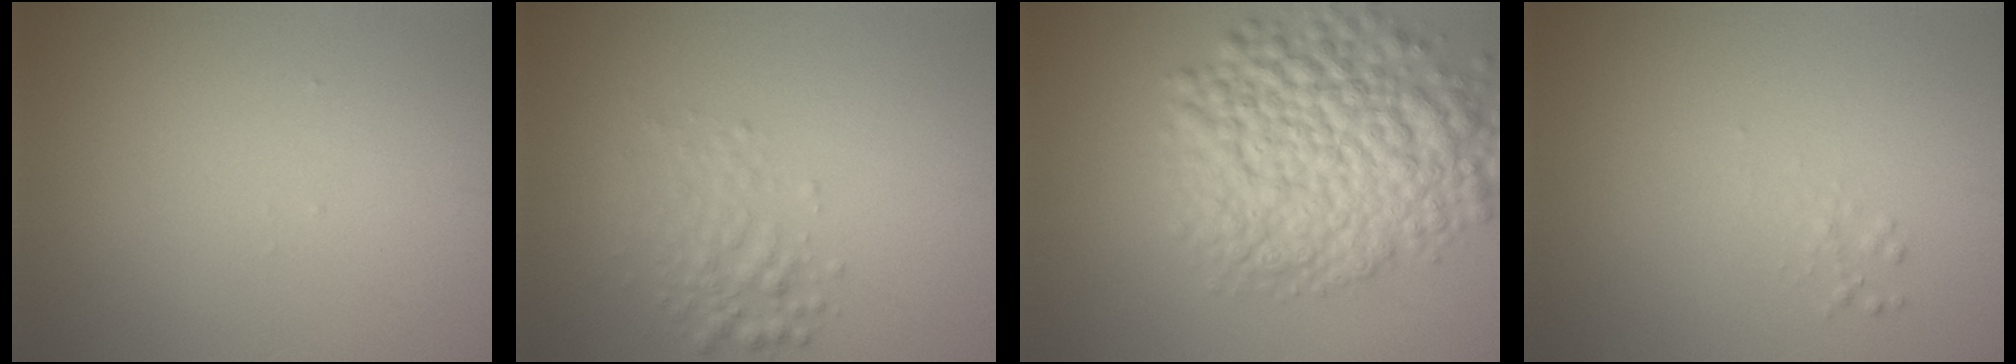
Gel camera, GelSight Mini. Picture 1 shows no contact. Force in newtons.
{"total": 2.4, "press": 2.4, "slide": 0.1}
{"total": 10.2, "press": 10.2, "slide": 0.4}
{"total": 0.6, "press": 0.6, "slide": 0.0}